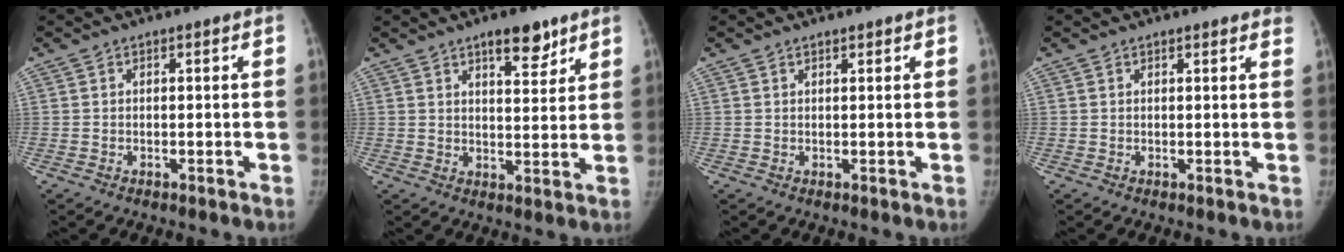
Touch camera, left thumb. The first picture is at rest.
{"total": 7.2, "force": [4.9, 2.7, 4.5], "torque": [-0.044, -0.031, 0.073]}
{"total": 1.0, "force": [0.8, 0.3, 0.4], "torque": [-0.006, -0.005, 0.013]}
{"total": 2.9, "force": [2.6, 0.6, 1.1], "torque": [-0.003, -0.004, 0.023]}